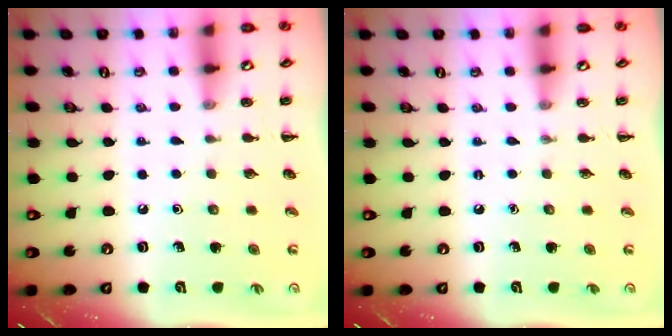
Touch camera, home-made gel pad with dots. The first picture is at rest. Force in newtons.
{"total": 0.0}